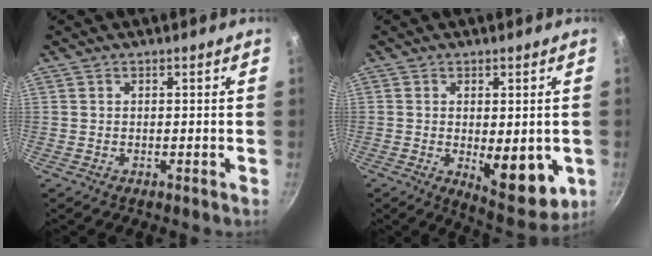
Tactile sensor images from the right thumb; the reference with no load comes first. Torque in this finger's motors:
{"motor_torque": [-0.28, 0.71, 0.03, 0.00, 0.07]}